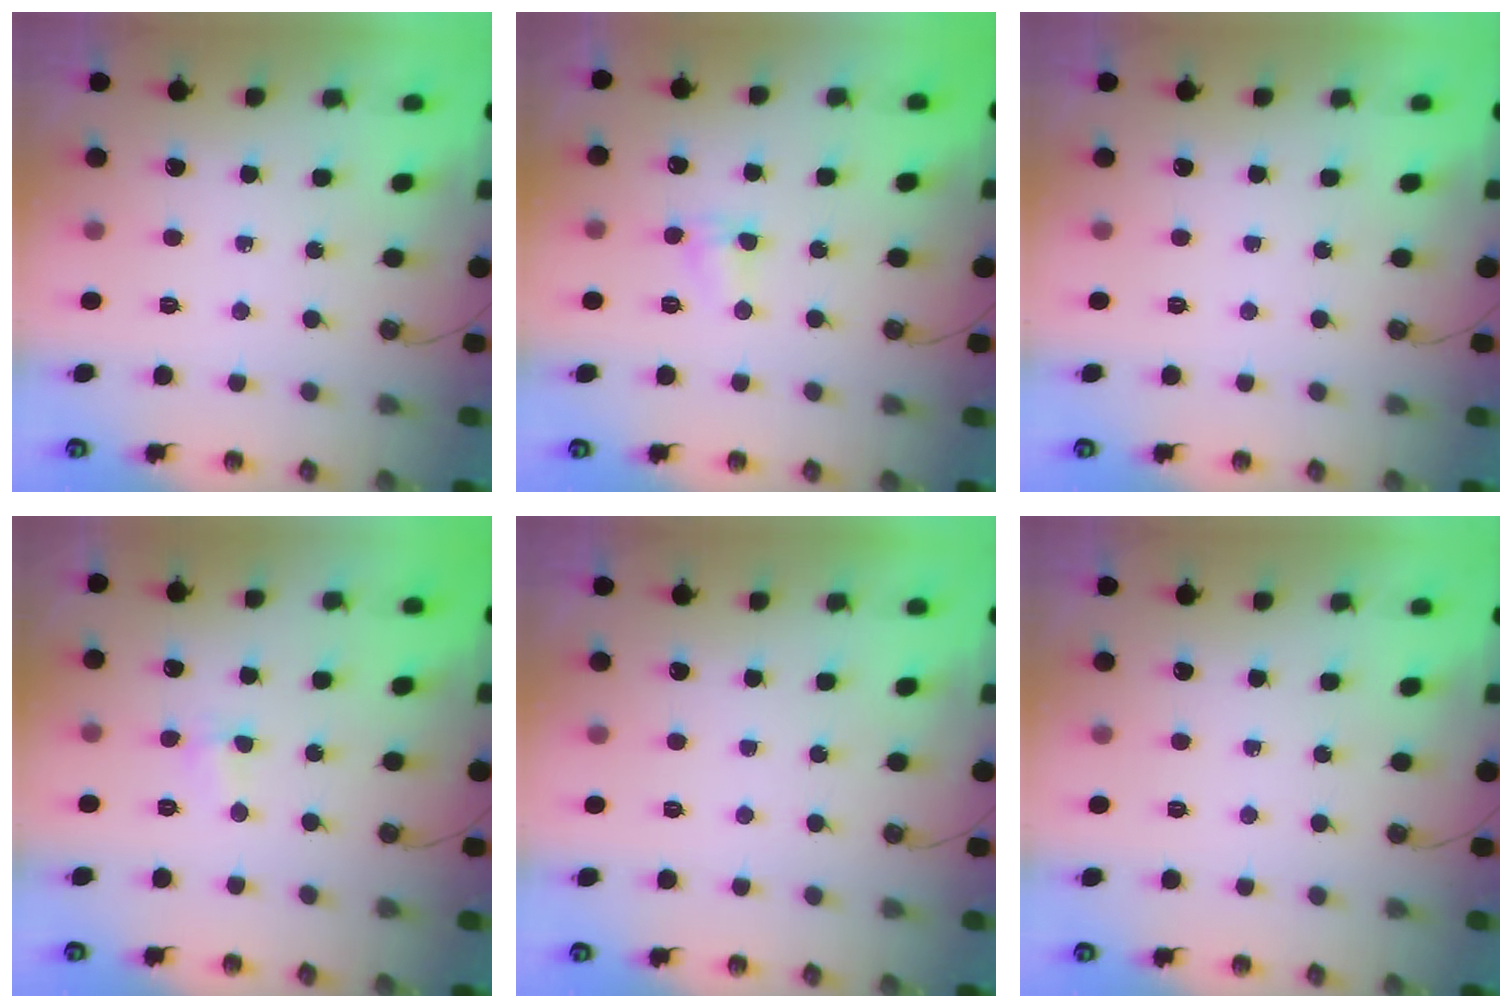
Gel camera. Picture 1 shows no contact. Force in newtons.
{"total": 3.6, "press": 3.5, "slide": 0.6}
{"total": 0.0}
{"total": 2.5, "press": 2.1, "slide": 1.4}
{"total": 0.0}
{"total": 0.0}